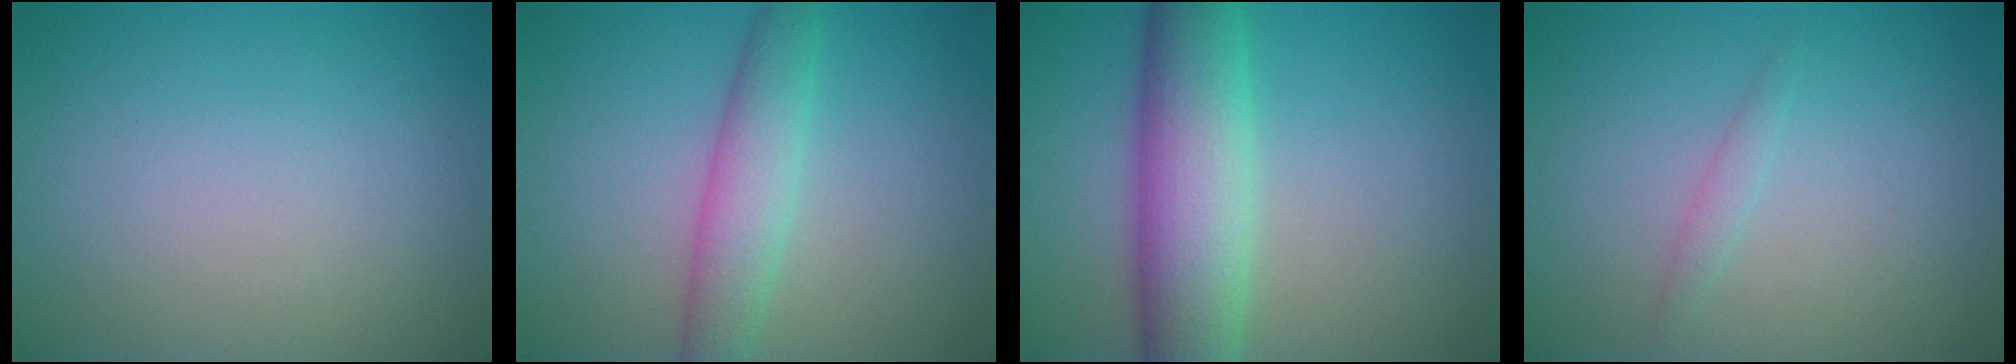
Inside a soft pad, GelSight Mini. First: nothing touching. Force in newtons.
{"total": 3.8, "press": 3.8, "slide": 0.2}
{"total": 8.1, "press": 8.1, "slide": 0.3}
{"total": 0.9, "press": 0.9, "slide": 0.1}